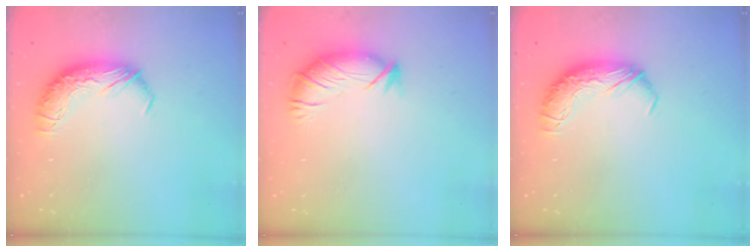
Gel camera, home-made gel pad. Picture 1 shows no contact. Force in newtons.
{"total": 2.9, "press": 1.9, "slide": 2.2}
{"total": 0.0}